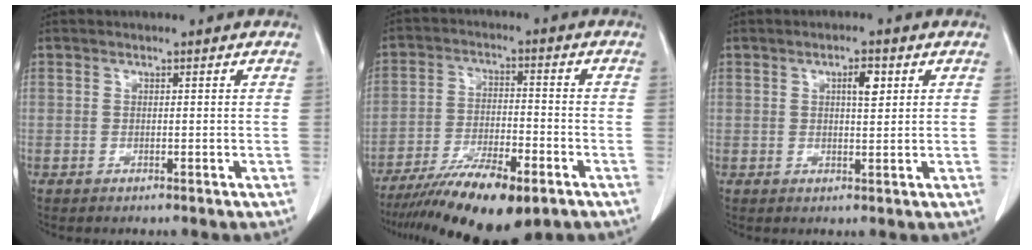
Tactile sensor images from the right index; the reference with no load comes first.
{"total": 14.0, "force": [-9.7, 3.5, 9.5], "torque": [-0.168, -0.023, -0.164]}
{"total": 3.1, "force": [1.1, 0.8, 2.8], "torque": [-0.046, 0.000, 0.018]}